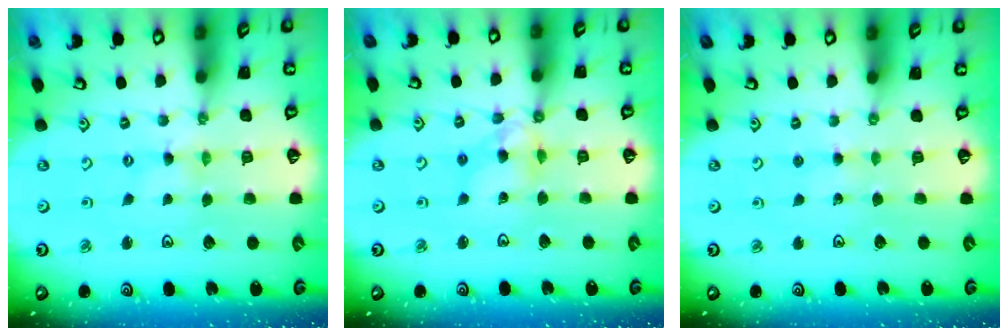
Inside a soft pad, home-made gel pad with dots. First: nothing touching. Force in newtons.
{"total": 7.2, "press": 7.1, "slide": 0.7}
{"total": 2.6, "press": 2.6, "slide": 0.3}